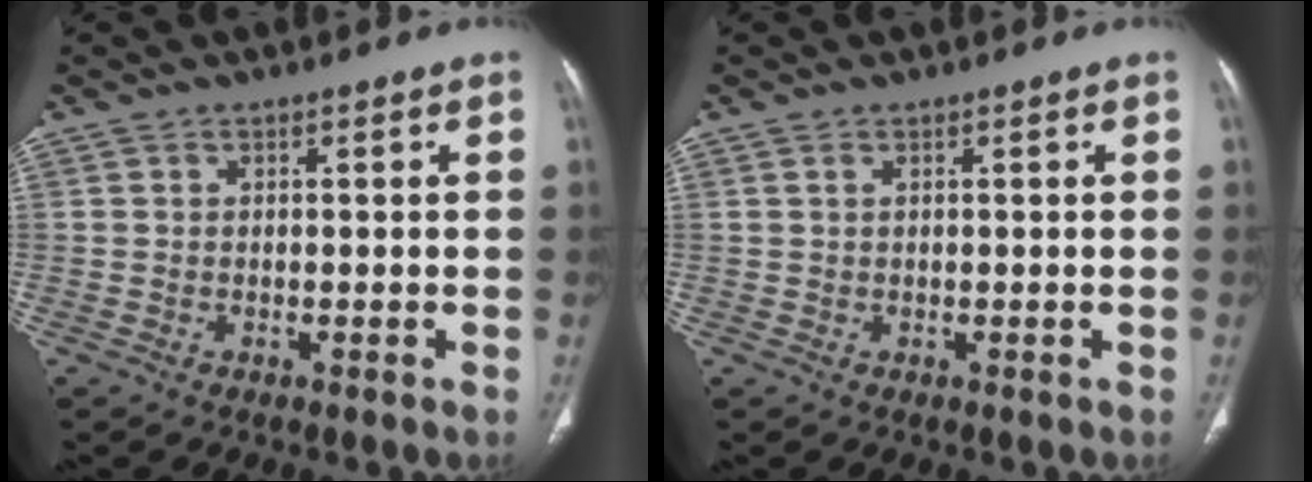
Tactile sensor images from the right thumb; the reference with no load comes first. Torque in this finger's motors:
{"motor_torque": [-0.46, 0.26, 0.37, 0.06, 0.01]}